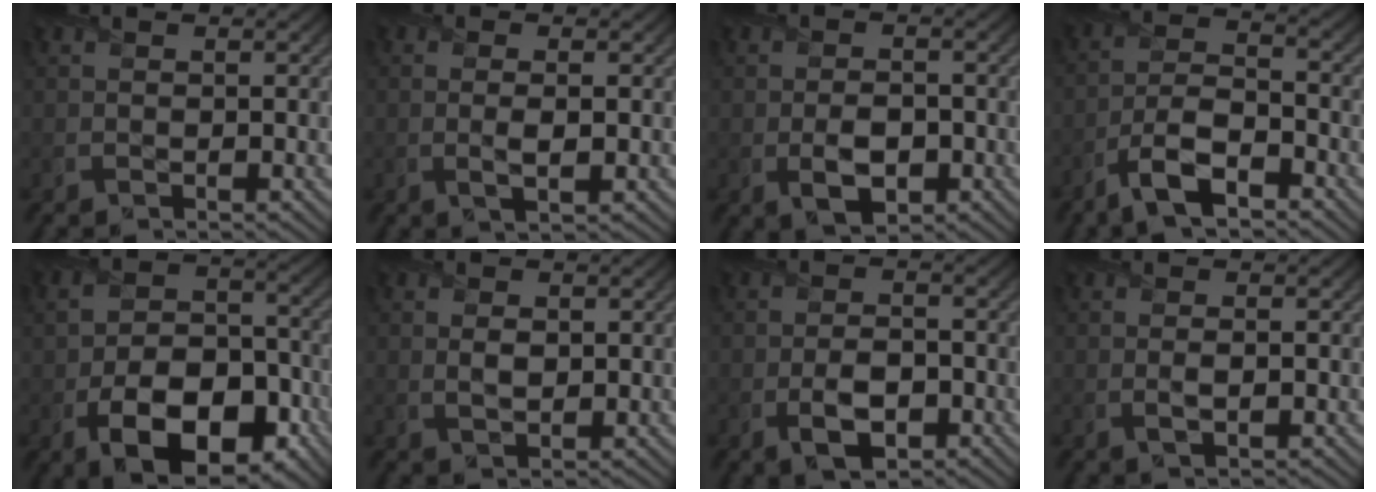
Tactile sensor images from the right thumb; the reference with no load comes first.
{"total": 2.4, "force": [-0.1, 0.6, 2.3], "torque": [-0.049, -0.002, -0.001]}
{"total": 4.4, "force": [-1.3, 2.6, 3.3], "torque": [-0.065, -0.011, -0.022]}
{"total": 8.1, "force": [-5.4, 2.8, 5.4], "torque": [-0.106, -0.002, -0.113]}
{"total": 12.9, "force": [-5.3, 7.6, 8.9], "torque": [-0.173, -0.030, -0.081]}
{"total": 2.3, "force": [0.4, 1.4, 1.8], "torque": [-0.041, -0.006, 0.009]}
{"total": 4.9, "force": [-1.9, 2.7, 3.6], "torque": [-0.071, -0.008, -0.036]}
{"total": 1.7, "force": [-0.2, 0.6, 1.6], "torque": [-0.034, -0.005, -0.002]}